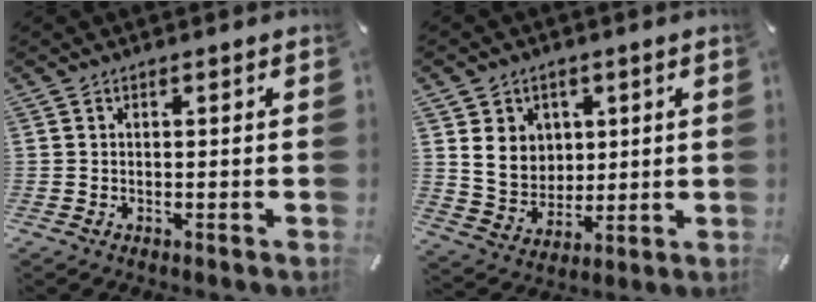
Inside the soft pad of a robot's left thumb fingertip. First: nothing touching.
{"total": 8.6, "force": [3.1, 7.8, 1.8], "torque": [-0.034, -0.010, 0.061]}